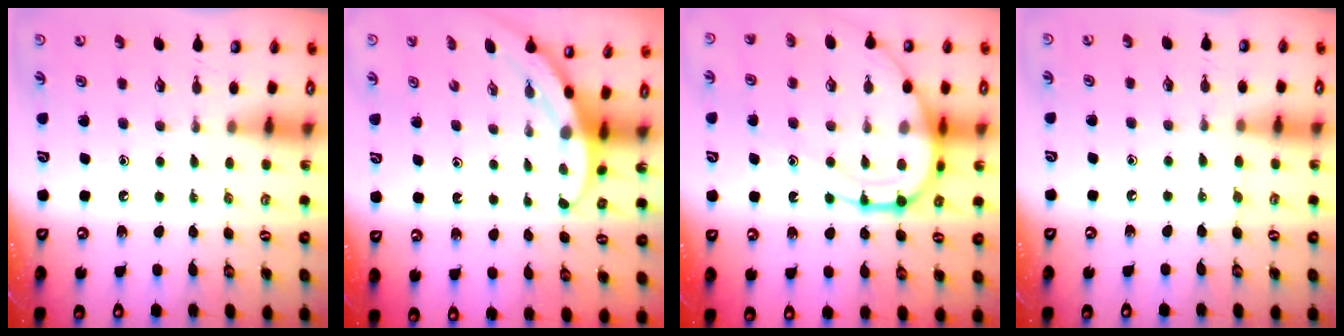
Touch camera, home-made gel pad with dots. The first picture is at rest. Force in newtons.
{"total": 3.3, "press": 3.3, "slide": 0.2}
{"total": 17.7, "press": 17.6, "slide": 1.8}
{"total": 4.4, "press": 4.4, "slide": 0.5}